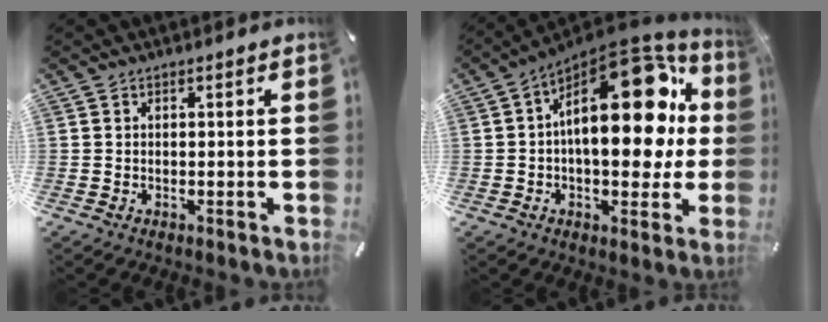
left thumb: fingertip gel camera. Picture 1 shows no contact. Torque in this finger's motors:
{"motor_torque": [1.74, 3.26, 1.68, -1.09, 0.63]}